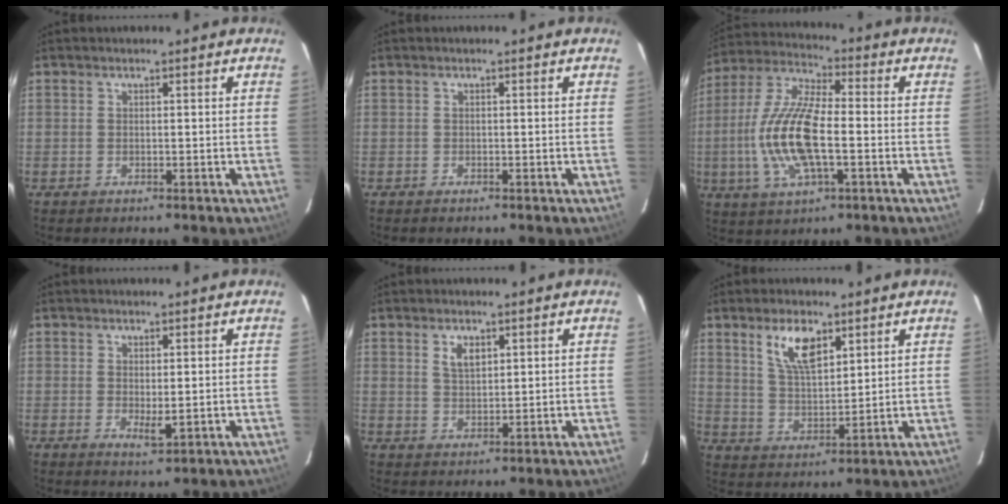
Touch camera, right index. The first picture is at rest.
{"total": 0.0}
{"total": 15.4, "force": [-2.7, 5.3, 14.2], "torque": [-0.298, 0.001, -0.058]}
{"total": 1.3, "force": [-0.1, 0.5, 1.1], "torque": [-0.021, -0.002, -0.001]}
{"total": 3.3, "force": [1.7, 1.7, 2.3], "torque": [-0.041, 0.002, 0.033]}
{"total": 8.4, "force": [4.8, 3.6, 5.9], "torque": [-0.110, 0.007, 0.098]}